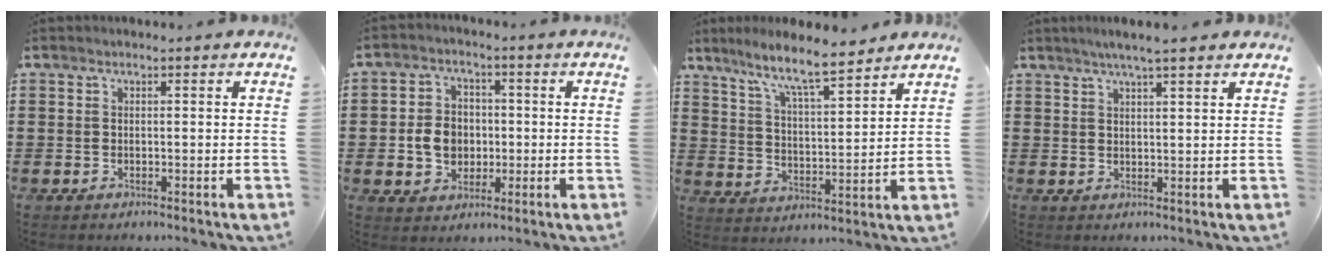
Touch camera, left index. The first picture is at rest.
{"total": 6.0, "force": [-0.6, 5.0, 3.1], "torque": [-0.070, 0.008, -0.016]}
{"total": 7.5, "force": [6.5, 0.3, 3.7], "torque": [-0.094, -0.033, 0.111]}
{"total": 3.7, "force": [2.9, 0.0, 2.2], "torque": [-0.049, 0.002, 0.052]}